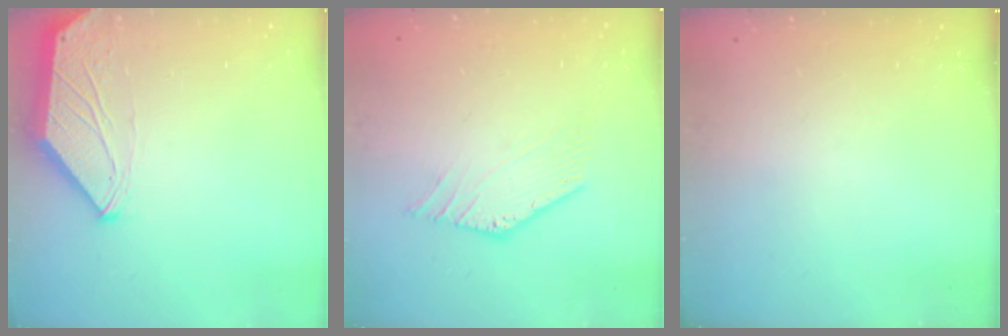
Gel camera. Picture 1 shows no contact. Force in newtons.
{"total": 0.0}
{"total": 0.0}